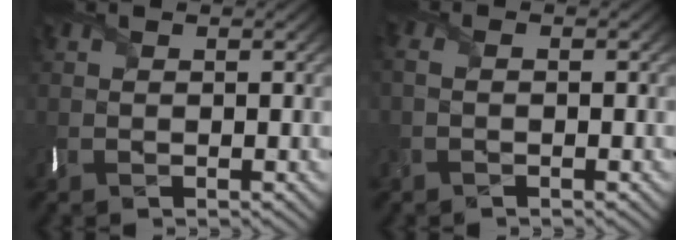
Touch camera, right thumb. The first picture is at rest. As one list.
[{"total": 1.4, "force": [-0.3, 0.4, 1.3], "torque": [-0.029, -0.001, -0.012]}]